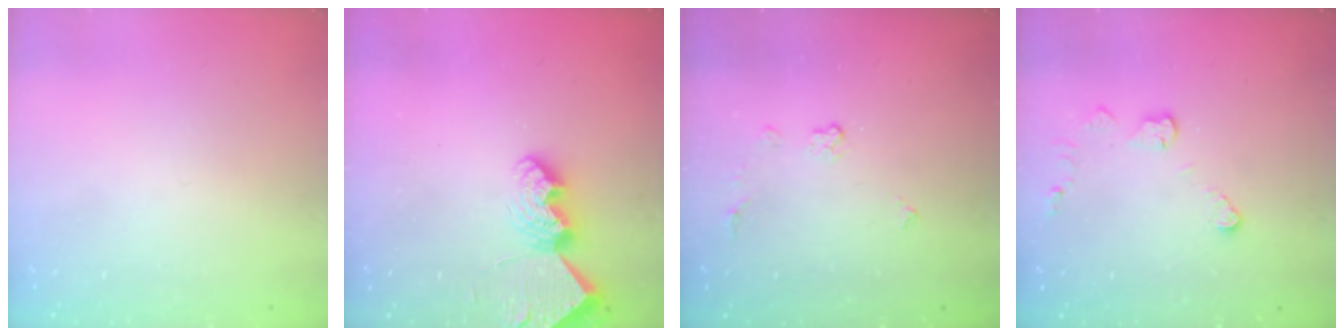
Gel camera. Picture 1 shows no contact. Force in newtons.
{"total": 9.5, "press": 9.5, "slide": 0.9}
{"total": 3.7, "press": 3.6, "slide": 0.5}
{"total": 4.6, "press": 4.6, "slide": 0.2}